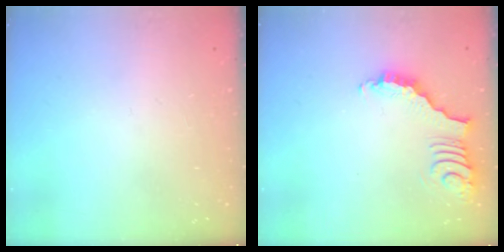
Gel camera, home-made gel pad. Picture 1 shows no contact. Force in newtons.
{"total": 3.7, "press": 3.7, "slide": 0.7}